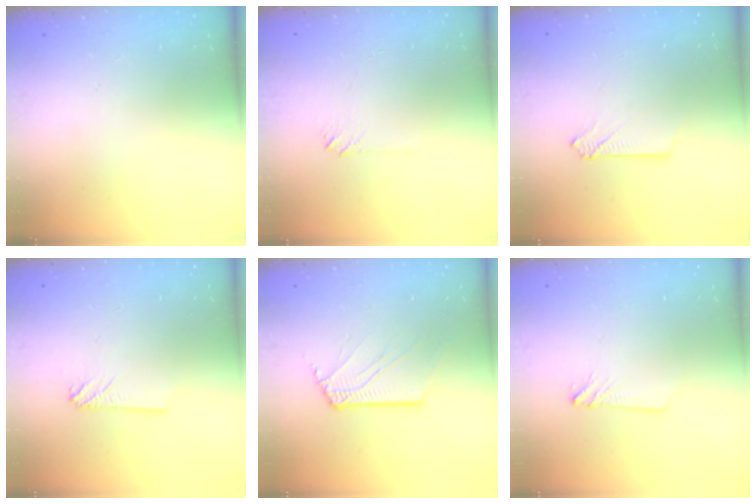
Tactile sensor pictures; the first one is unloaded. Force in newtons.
{"total": 2.0, "press": 2.0, "slide": 0.3}
{"total": 2.6, "press": 2.6, "slide": 0.3}
{"total": 2.4, "press": 2.4, "slide": 0.2}
{"total": 3.3, "press": 3.2, "slide": 0.3}
{"total": 2.8, "press": 2.8, "slide": 0.3}